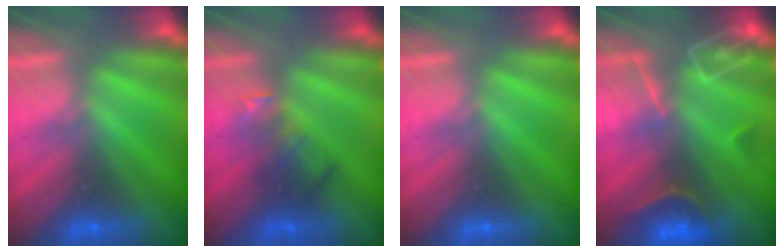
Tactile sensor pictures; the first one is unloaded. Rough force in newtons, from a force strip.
{"total": 2.4}
{"total": 0.0}
{"total": 7.2}